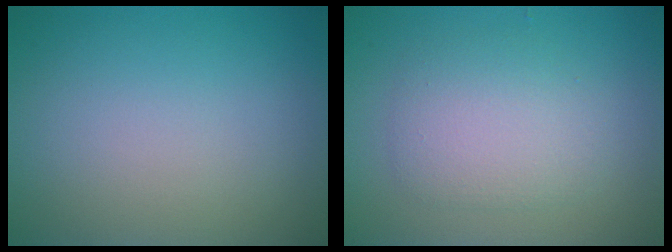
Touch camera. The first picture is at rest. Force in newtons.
{"total": 3.6, "press": 3.6, "slide": 0.0}